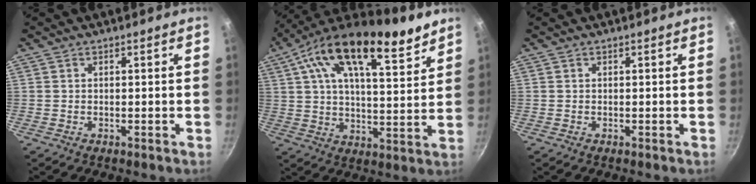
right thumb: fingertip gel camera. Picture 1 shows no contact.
{"total": 17.8, "force": [11.3, 6.1, 12.4], "torque": [-0.174, -0.049, 0.177]}
{"total": 0.0}